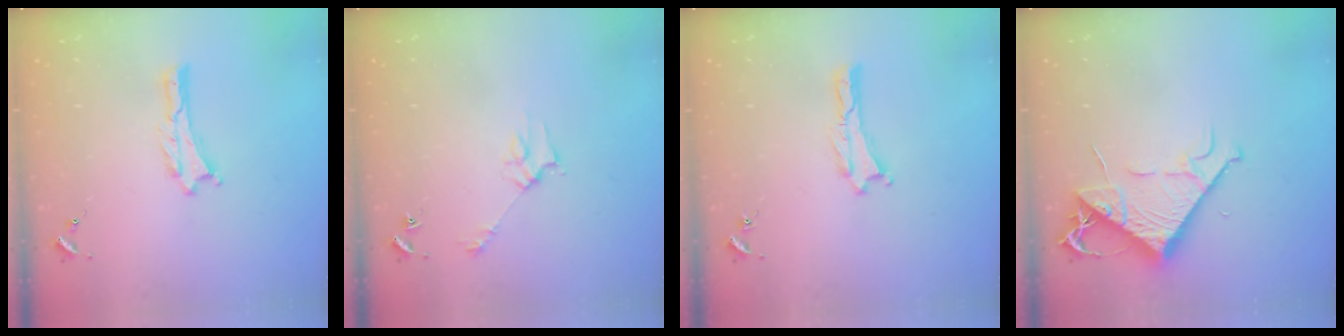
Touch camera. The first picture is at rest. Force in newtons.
{"total": 2.8, "press": 2.8, "slide": 0.2}
{"total": 0.0}
{"total": 8.1, "press": 8.1, "slide": 1.1}